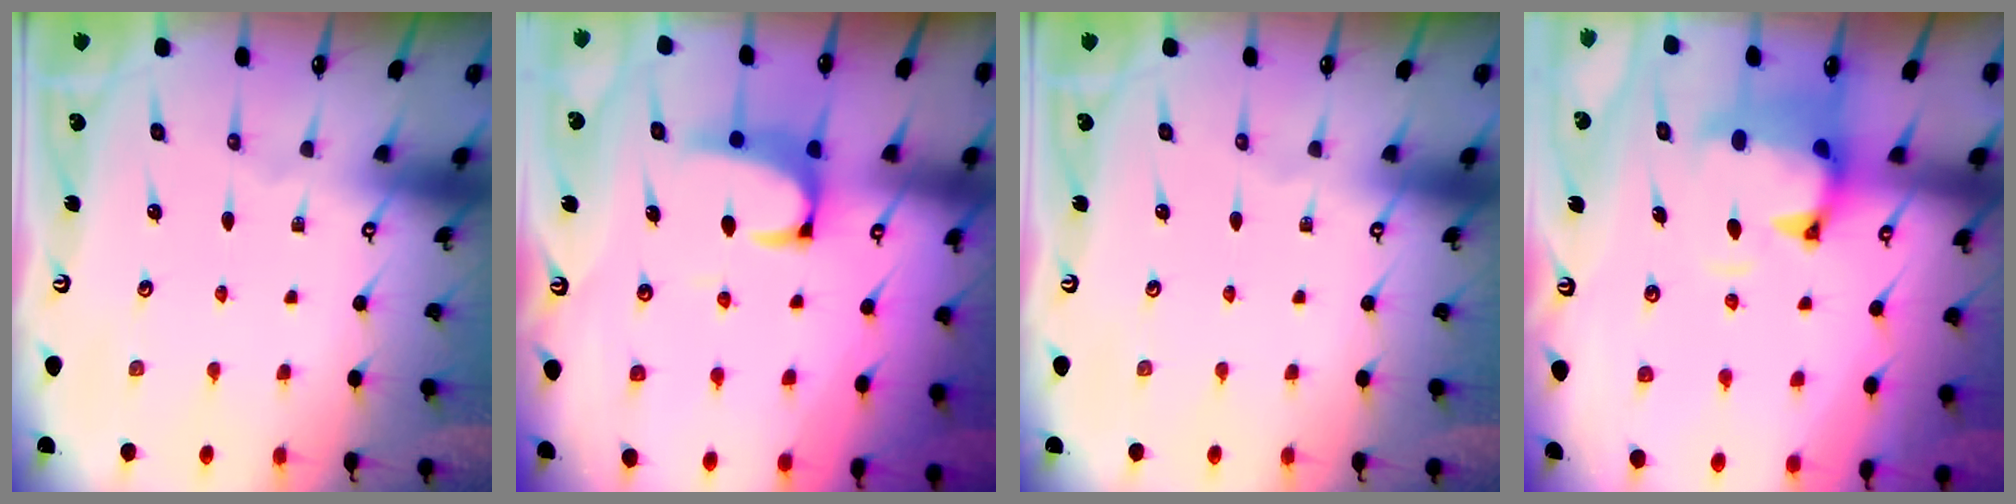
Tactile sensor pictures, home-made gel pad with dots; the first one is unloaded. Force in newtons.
{"total": 2.1, "press": 1.9, "slide": 1.0}
{"total": 0.0}
{"total": 1.6, "press": 1.2, "slide": 1.1}